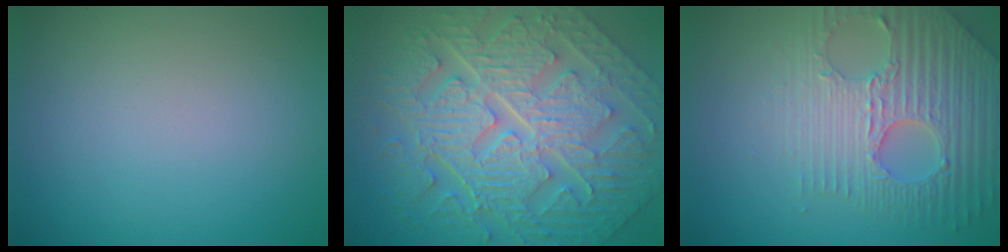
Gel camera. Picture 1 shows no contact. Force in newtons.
{"total": 11.5, "press": 7.8, "slide": 8.5}
{"total": 6.6, "press": 5.1, "slide": 4.2}